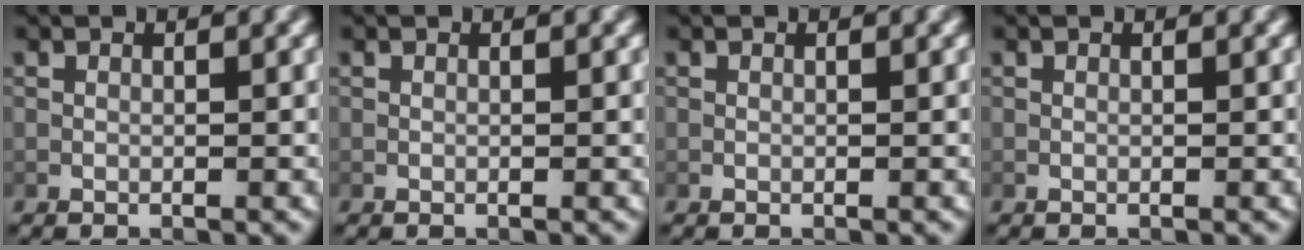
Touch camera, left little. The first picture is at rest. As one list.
[{"total": 0.0}, {"total": 0.0}, {"total": 0.0}]